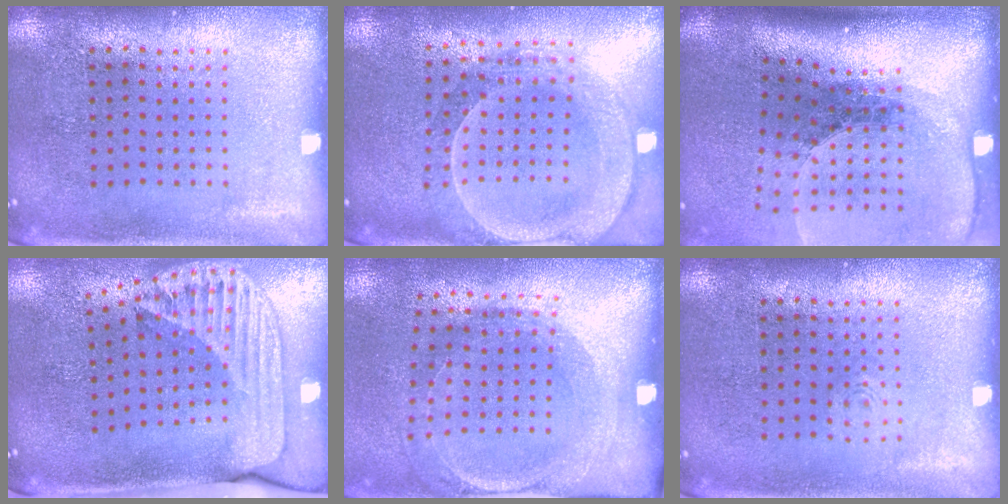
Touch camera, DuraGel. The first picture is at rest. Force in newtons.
{"total": 2.2, "press": 2.0, "slide": 0.9}
{"total": 2.6, "press": 1.9, "slide": 1.9}
{"total": 2.6, "press": 1.8, "slide": 1.8}
{"total": 1.6, "press": 1.4, "slide": 0.8}
{"total": 0.6, "press": 0.6, "slide": 0.1}